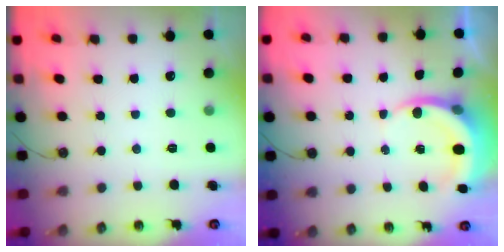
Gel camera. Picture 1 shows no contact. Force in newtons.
{"total": 6.1, "press": 6.0, "slide": 0.8}